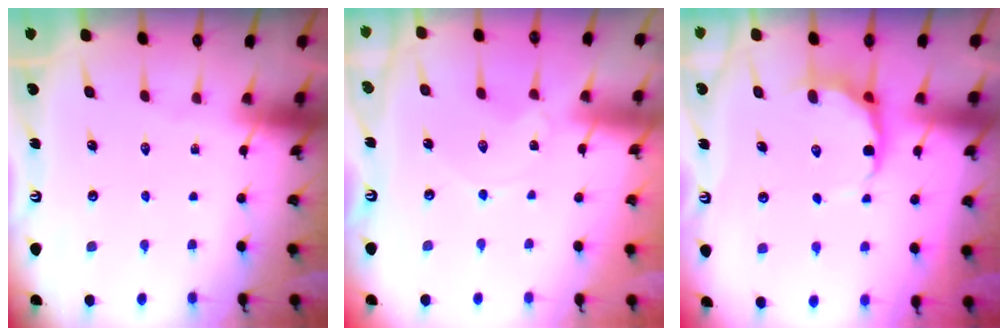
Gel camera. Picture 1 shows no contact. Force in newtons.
{"total": 0.0}
{"total": 8.9, "press": 8.5, "slide": 2.4}